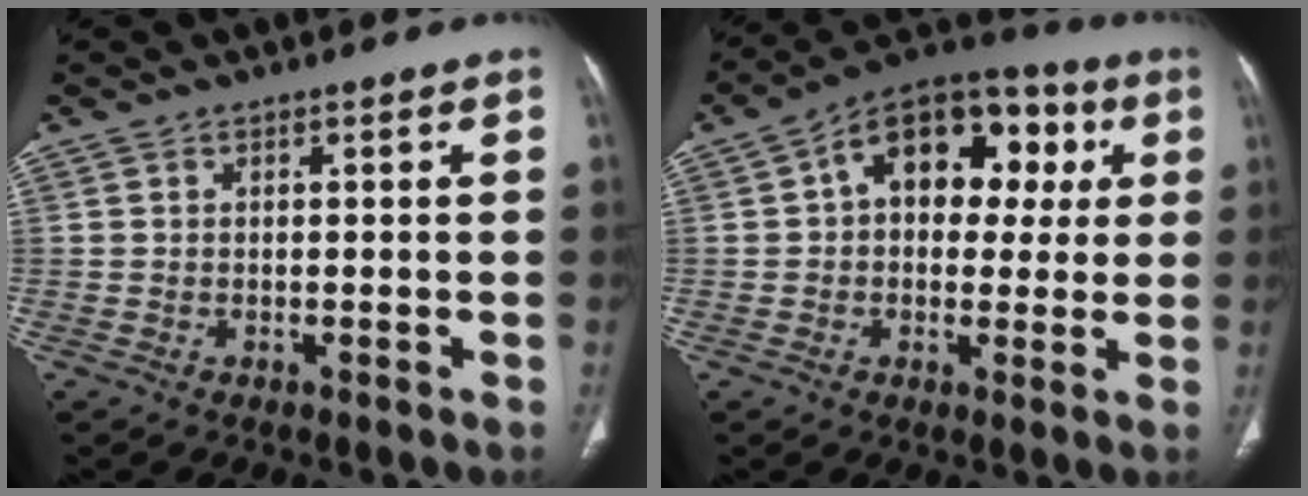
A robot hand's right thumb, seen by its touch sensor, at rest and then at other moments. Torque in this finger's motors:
{"motor_torque": [1.43, 3.58, 1.50, -0.14, 0.10]}